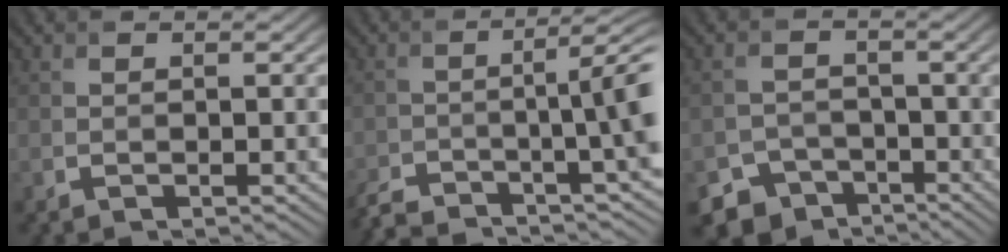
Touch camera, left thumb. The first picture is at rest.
{"total": 10.9, "force": [-6.3, 2.2, 8.6], "torque": [-0.117, -0.005, -0.112]}
{"total": 6.5, "force": [-4.7, 4.4, 1.1], "torque": [-0.017, -0.014, -0.076]}